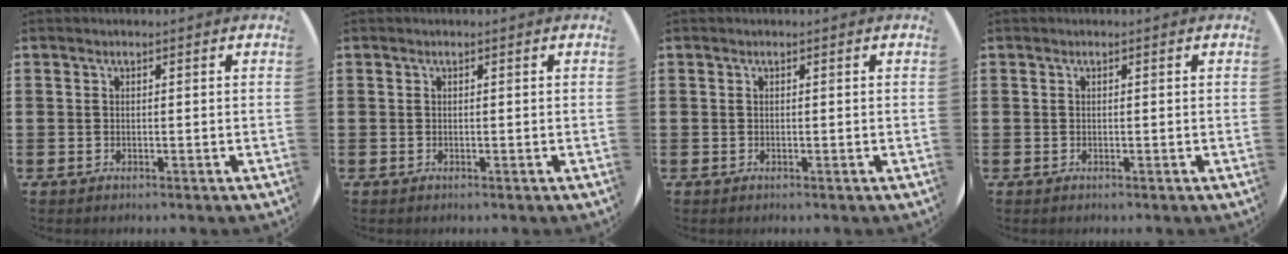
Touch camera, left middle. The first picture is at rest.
{"total": 0.0}
{"total": 0.0}
{"total": 0.0}